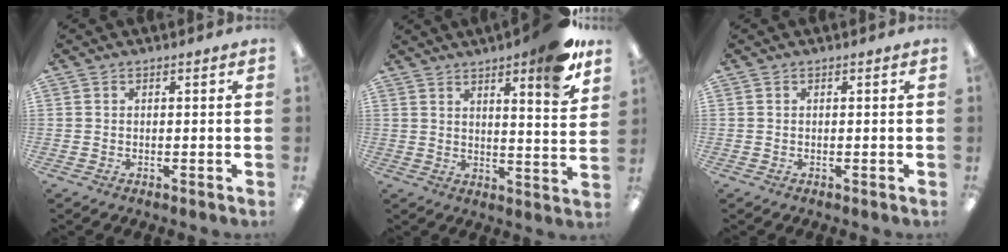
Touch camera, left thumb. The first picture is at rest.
{"total": 10.2, "force": [7.4, 1.7, 6.8], "torque": [-0.092, -0.046, 0.120]}
{"total": 0.0}